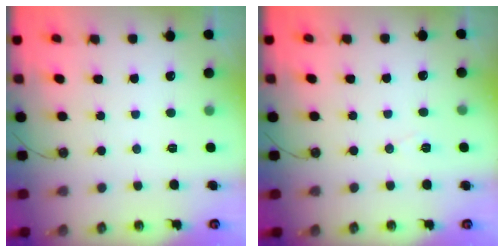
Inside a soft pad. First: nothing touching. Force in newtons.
{"total": 5.3, "press": 2.9, "slide": 4.5}